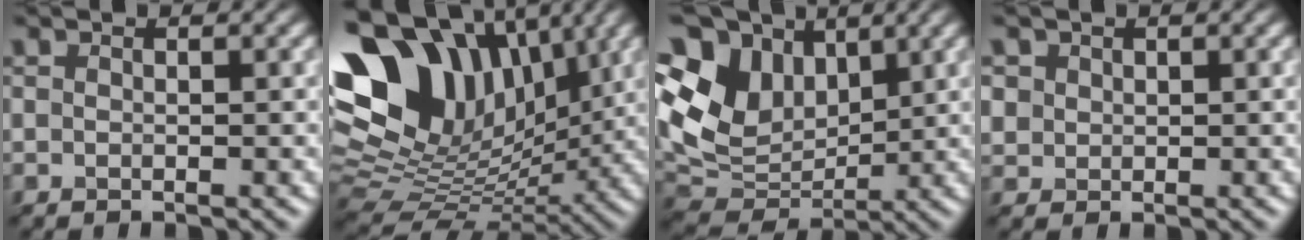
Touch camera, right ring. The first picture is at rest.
{"total": 14.3, "force": [5.7, 9.3, 9.2], "torque": [-0.191, 0.024, 0.121]}
{"total": 10.0, "force": [4.5, 6.9, 5.6], "torque": [-0.138, 0.029, 0.094]}
{"total": 1.3, "force": [0.8, 0.9, -0.6], "torque": [-0.002, 0.010, 0.026]}